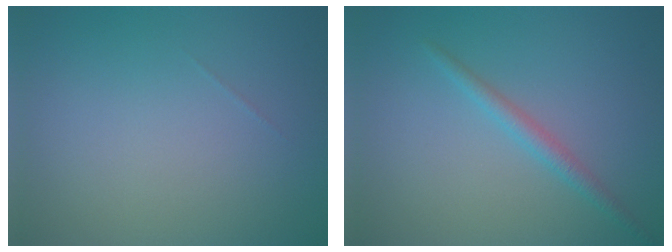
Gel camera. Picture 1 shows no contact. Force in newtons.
{"total": 1.6, "press": 1.6, "slide": 0.1}